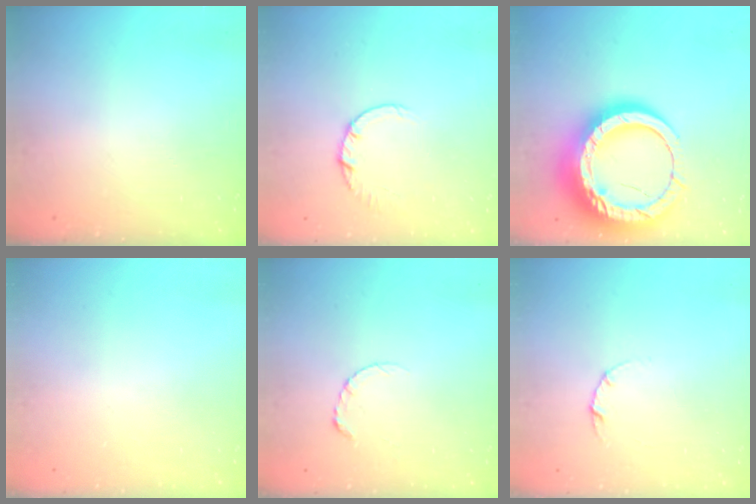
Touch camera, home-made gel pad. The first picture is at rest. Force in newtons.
{"total": 2.7, "press": 2.7, "slide": 0.4}
{"total": 22.8, "press": 22.7, "slide": 2.3}
{"total": 0.0}
{"total": 3.4, "press": 3.4, "slide": 0.4}
{"total": 3.0, "press": 3.0, "slide": 0.4}